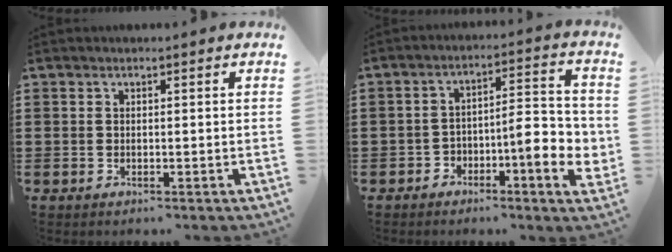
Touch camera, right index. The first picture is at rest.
{"total": 6.9, "force": [-2.0, 2.7, 6.1], "torque": [-0.087, -0.009, -0.038]}